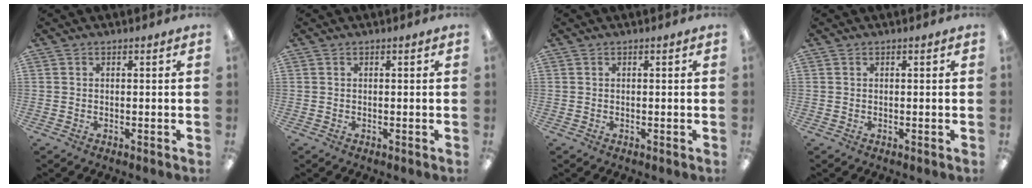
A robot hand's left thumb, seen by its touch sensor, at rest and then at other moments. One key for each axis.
{"total": 0.0}
{"total": 0.0}
{"total": 0.0}